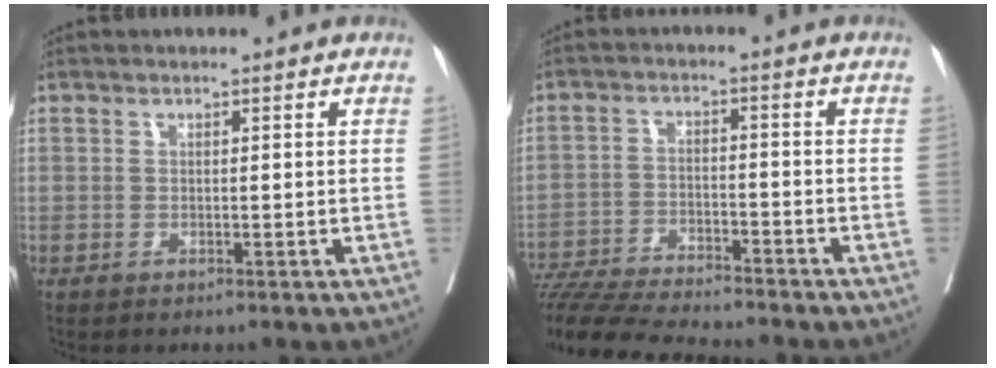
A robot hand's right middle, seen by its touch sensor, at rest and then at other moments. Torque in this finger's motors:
{"motor_torque": [0.94, -1.20, 0.25, 0.13]}